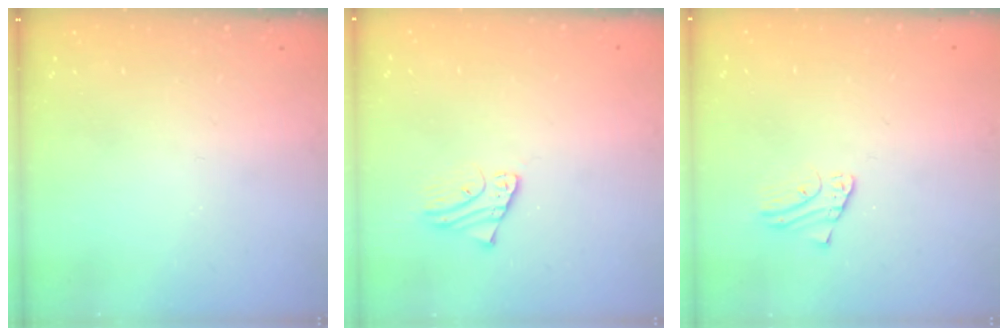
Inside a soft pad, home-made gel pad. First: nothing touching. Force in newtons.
{"total": 1.9, "press": 1.9, "slide": 0.2}
{"total": 1.6, "press": 1.6, "slide": 0.1}